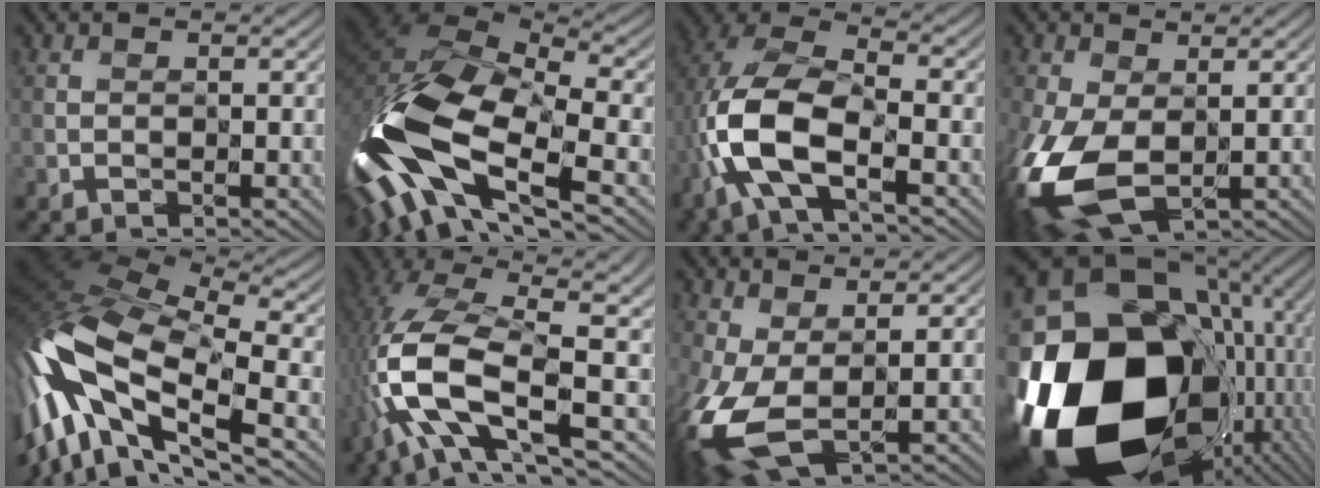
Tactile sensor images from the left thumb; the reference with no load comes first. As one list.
[{"total": 17.9, "force": [-6.2, 7.6, 15.0], "torque": [-0.349, -0.036, -0.106]}, {"total": 10.0, "force": [-3.2, 4.4, 8.4], "torque": [-0.202, -0.003, -0.068]}, {"total": 10.0, "force": [-1.5, 6.0, 7.9], "torque": [-0.226, -0.028, -0.021]}, {"total": 18.0, "force": [-4.1, 8.2, 15.4], "torque": [-0.351, -0.039, -0.058]}, {"total": 13.3, "force": [-0.8, 4.5, 12.5], "torque": [-0.287, -0.003, -0.014]}, {"total": 7.3, "force": [-0.2, 3.6, 6.4], "torque": [-0.175, -0.016, -0.004]}, {"total": 22.4, "force": [-4.7, 16.2, 14.8], "torque": [-0.320, -0.060, -0.048]}]